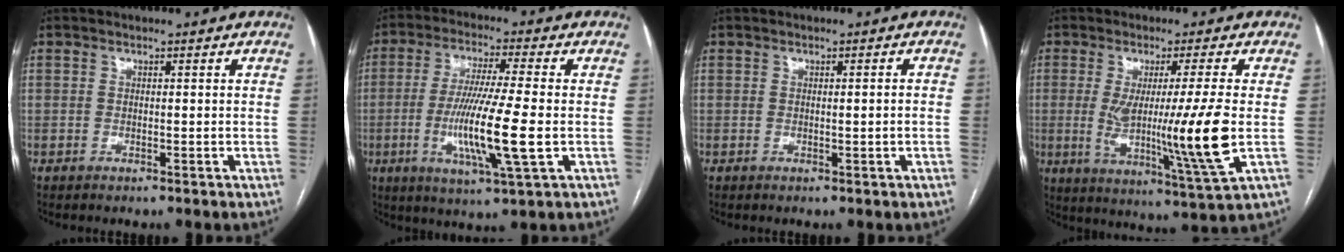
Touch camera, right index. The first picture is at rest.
{"total": 12.7, "force": [-2.3, 0.1, 12.5], "torque": [-0.243, -0.019, -0.048]}
{"total": 1.4, "force": [-0.2, -0.1, 1.4], "torque": [-0.024, 0.001, 0.000]}
{"total": 13.9, "force": [-0.6, -1.3, 13.9], "torque": [-0.245, -0.037, -0.010]}